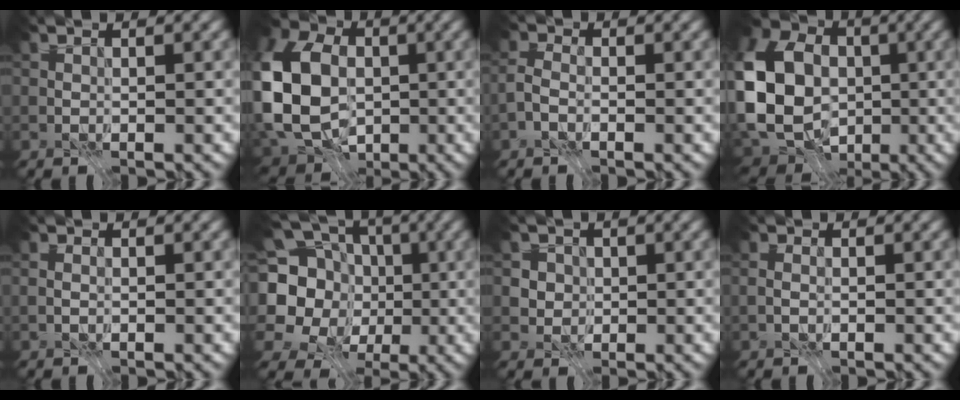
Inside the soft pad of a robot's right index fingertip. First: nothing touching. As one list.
[{"total": 13.6, "force": [-1.4, 10.2, 9.0], "torque": [-0.219, 0.005, -0.044]}, {"total": 2.0, "force": [-1.3, 1.0, 1.1], "torque": [-0.021, 0.003, -0.032]}, {"total": 16.0, "force": [-1.8, 12.7, 9.6], "torque": [-0.228, -0.003, -0.034]}, {"total": 0.5, "force": [-0.3, 0.4, 0.3], "torque": [-0.006, -0.001, -0.006]}, {"total": 16.8, "force": [-0.6, 15.0, 7.6], "torque": [-0.180, 0.015, -0.033]}, {"total": 3.2, "force": [0.8, 2.9, 1.1], "torque": [-0.017, 0.003, 0.011]}, {"total": 0.9, "force": [-0.5, 0.5, 0.5], "torque": [-0.009, -0.001, -0.011]}]